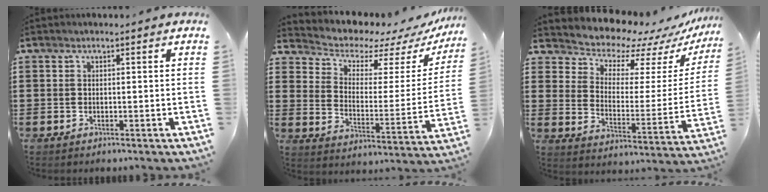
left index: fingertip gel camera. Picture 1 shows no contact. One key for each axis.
{"total": 5.3, "fx": 4.7, "fy": 2.1, "fz": 1.4, "tx": -0.049, "ty": -0.037, "tz": 0.076}
{"total": 7.0, "fx": 6.6, "fy": 2.1, "fz": 0.5, "tx": -0.037, "ty": -0.067, "tz": 0.112}